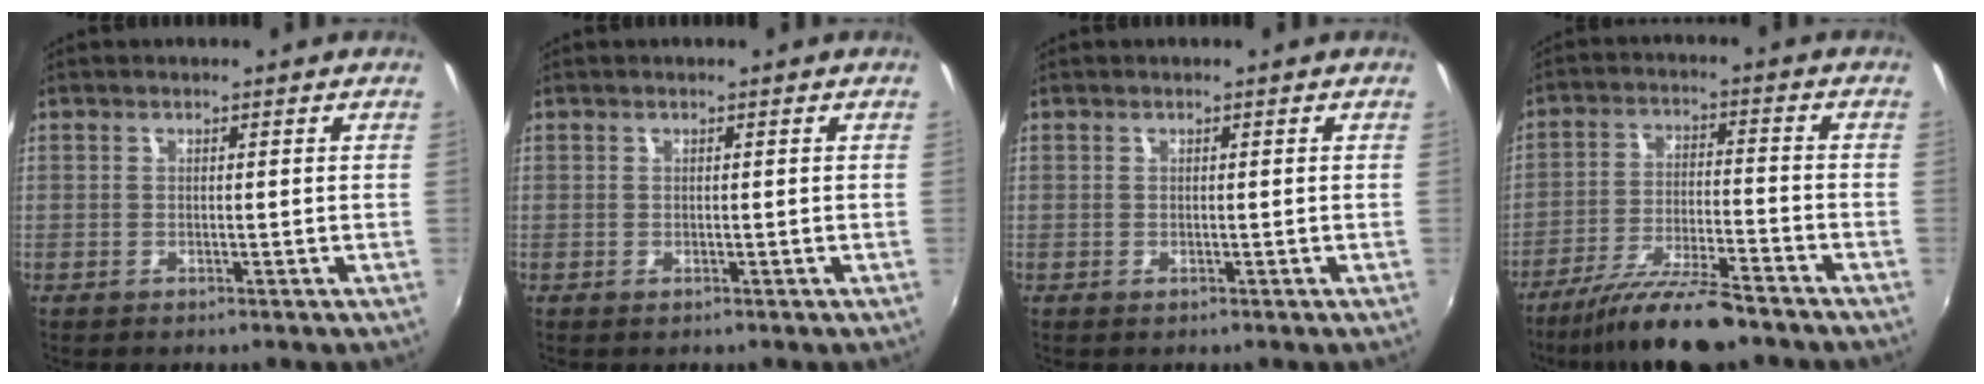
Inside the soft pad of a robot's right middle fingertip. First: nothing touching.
{"total": 0.0}
{"total": 0.0}
{"total": 12.1, "force": [-10.1, 1.7, 6.5], "torque": [-0.139, -0.017, -0.175]}